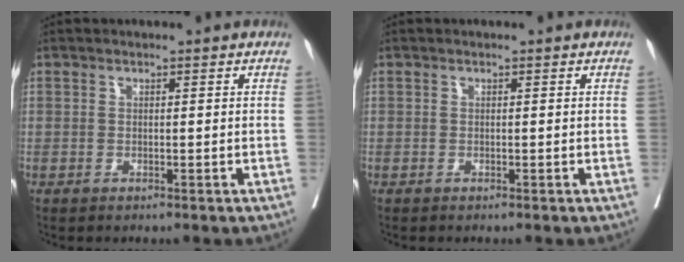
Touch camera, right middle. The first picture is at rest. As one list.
[{"total": 0.0}]